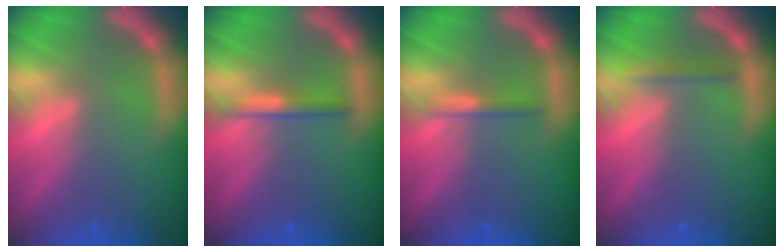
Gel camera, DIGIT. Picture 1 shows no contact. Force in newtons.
{"total": 1.9}
{"total": 1.4}
{"total": 1.4}